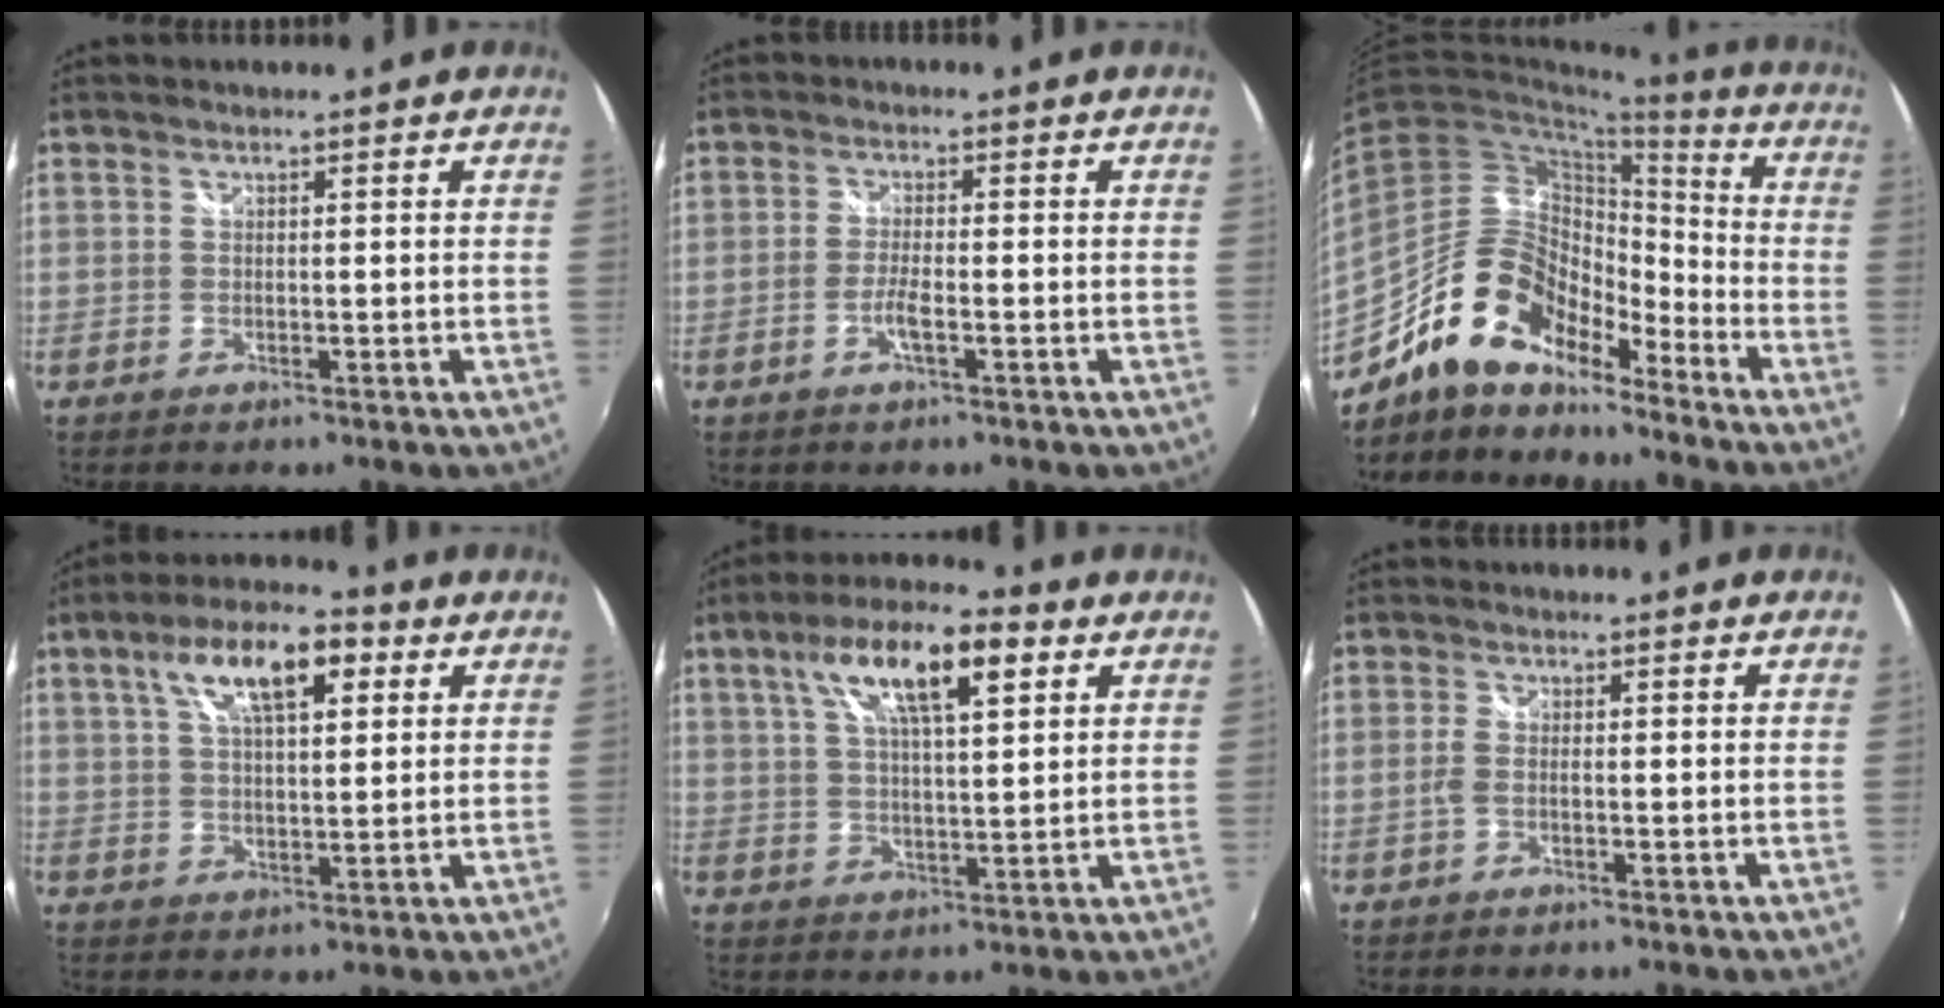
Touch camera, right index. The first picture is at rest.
{"total": 3.2, "force": [-1.4, 0.4, 2.8], "torque": [-0.061, -0.002, -0.029]}
{"total": 16.3, "force": [-12.3, 7.3, 7.8], "torque": [-0.151, 0.017, -0.224]}
{"total": 12.4, "force": [5.4, 4.8, 10.1], "torque": [-0.174, 0.029, 0.089]}
{"total": 13.8, "force": [6.5, 4.2, 11.5], "torque": [-0.203, 0.027, 0.106]}
{"total": 1.8, "force": [-0.6, 0.5, 1.6], "torque": [-0.037, -0.001, -0.013]}